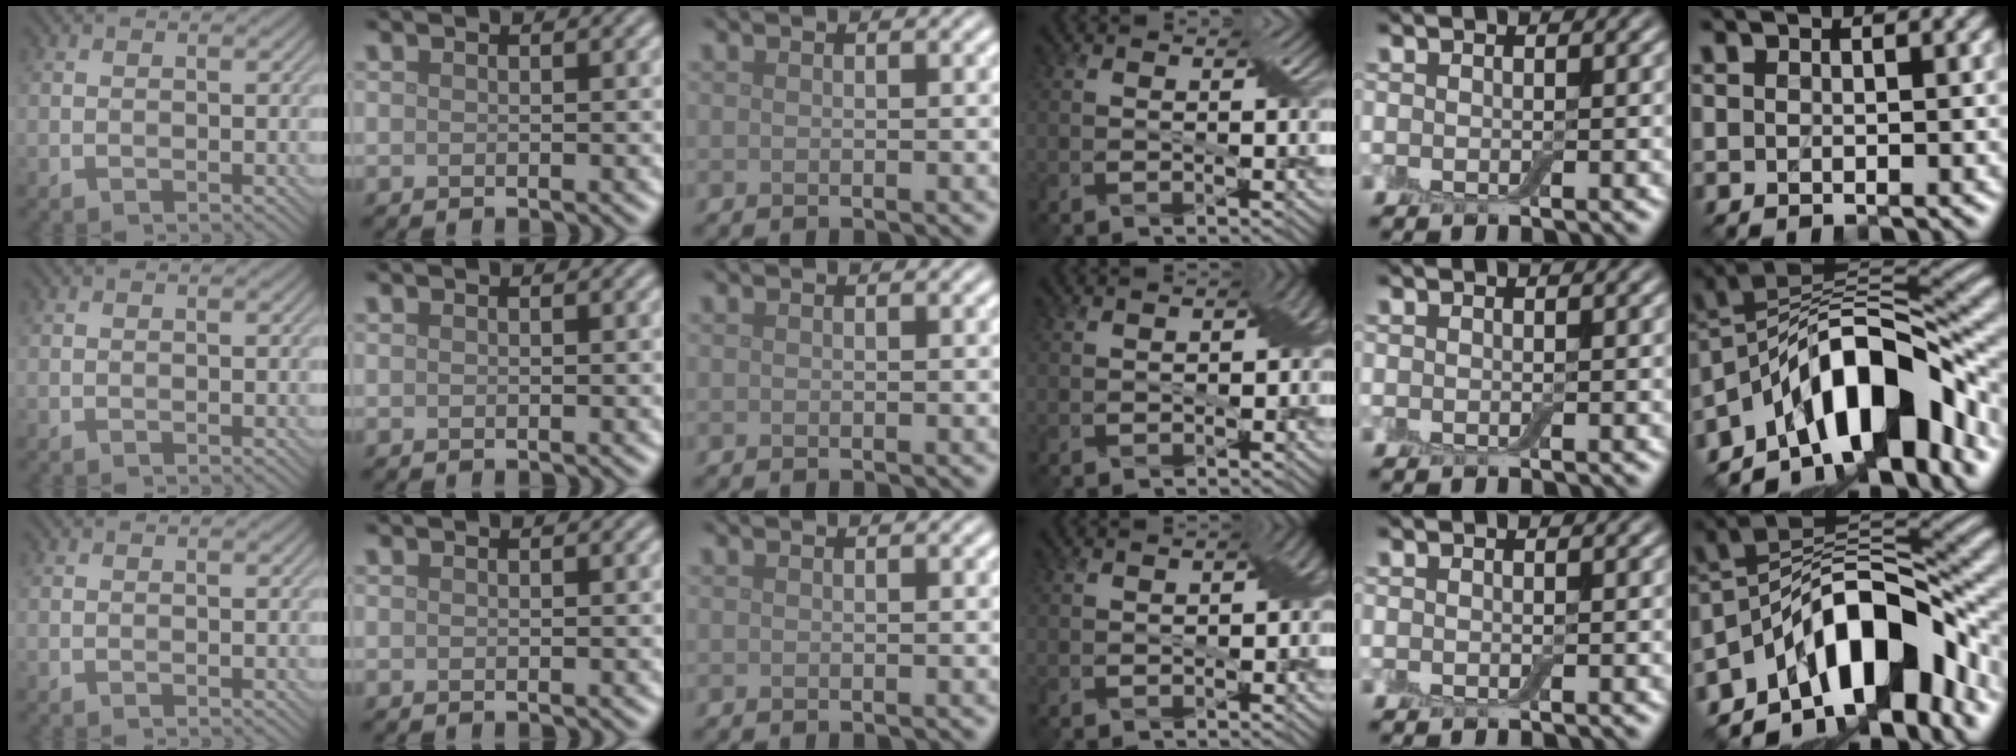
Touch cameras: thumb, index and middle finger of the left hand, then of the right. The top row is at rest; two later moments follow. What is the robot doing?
{"motion": "pour", "object": "bottle"}